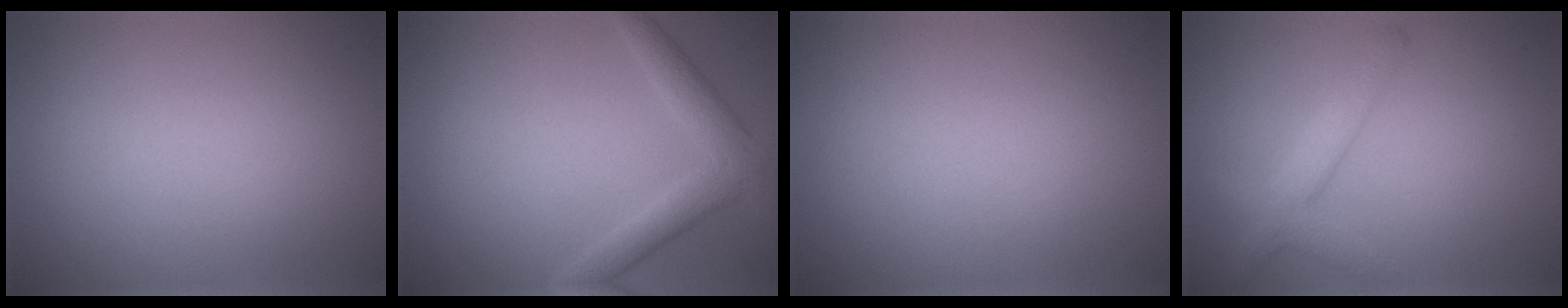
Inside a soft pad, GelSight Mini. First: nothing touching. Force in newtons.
{"total": 3.7, "press": 3.7, "slide": 0.2}
{"total": 0.0}
{"total": 3.2, "press": 3.2, "slide": 0.2}